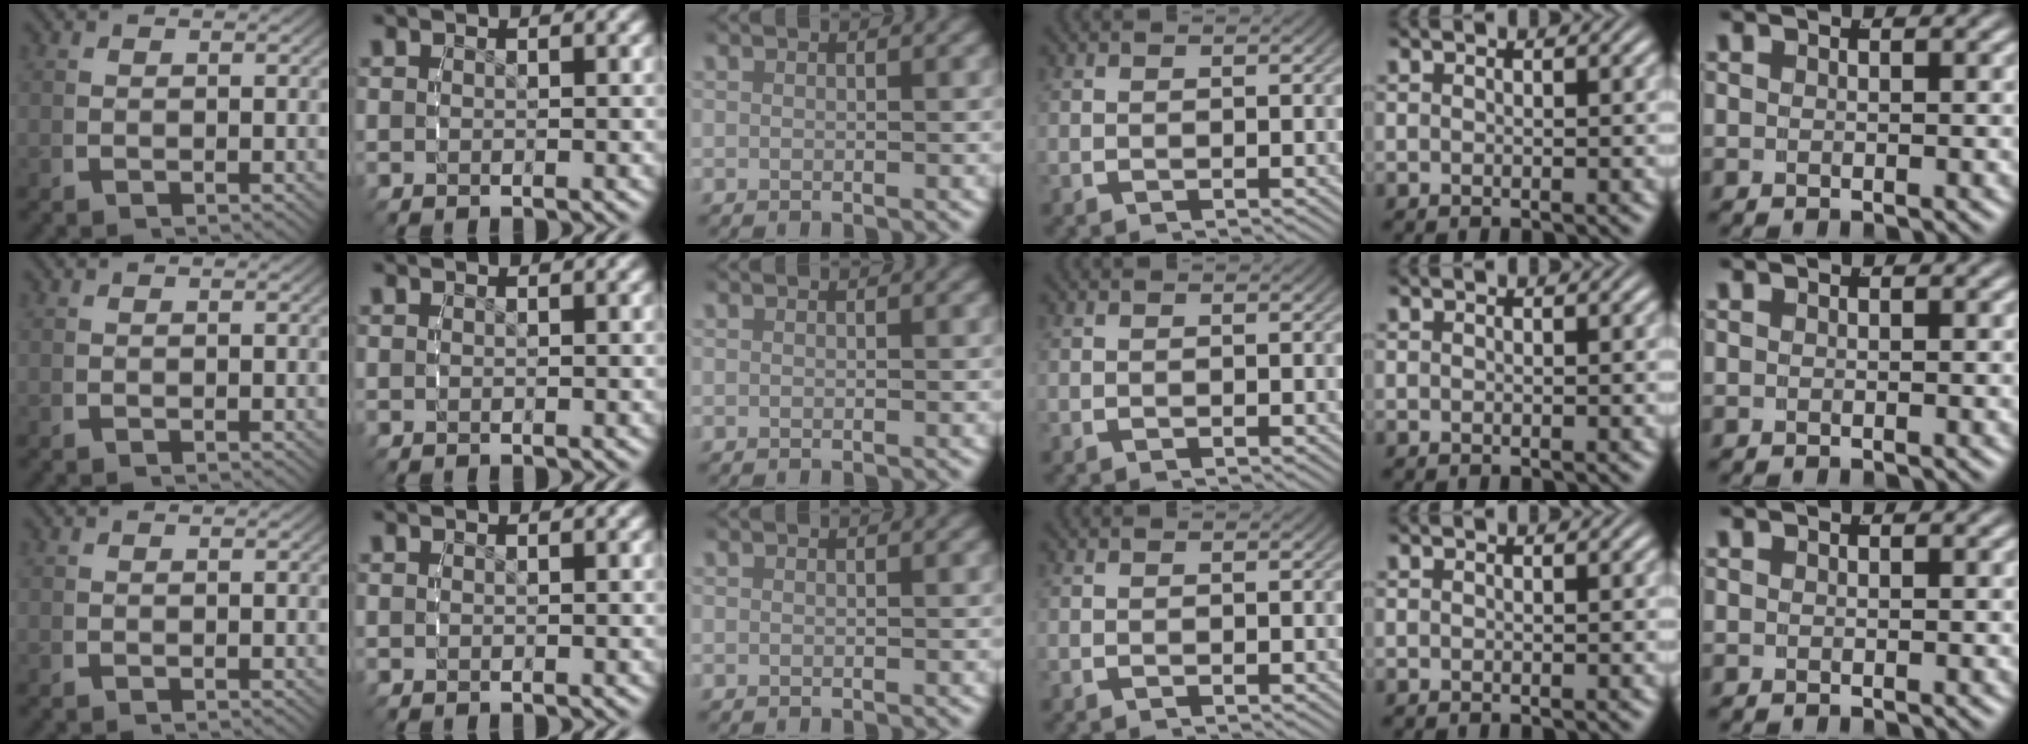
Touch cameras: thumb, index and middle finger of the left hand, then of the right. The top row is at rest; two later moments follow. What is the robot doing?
{"motion": "reach", "object": "plastic wrap"}